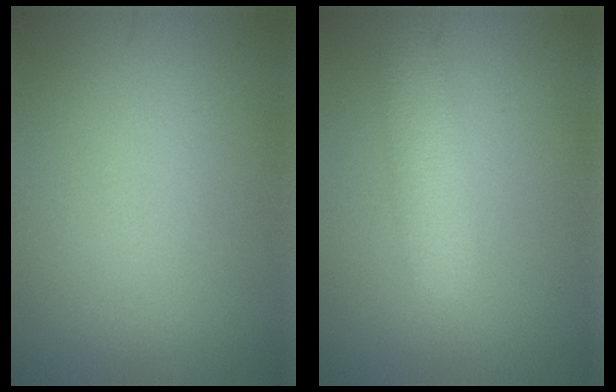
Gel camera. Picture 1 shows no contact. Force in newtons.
{"total": 3.5, "press": 3.5, "slide": 0.1}